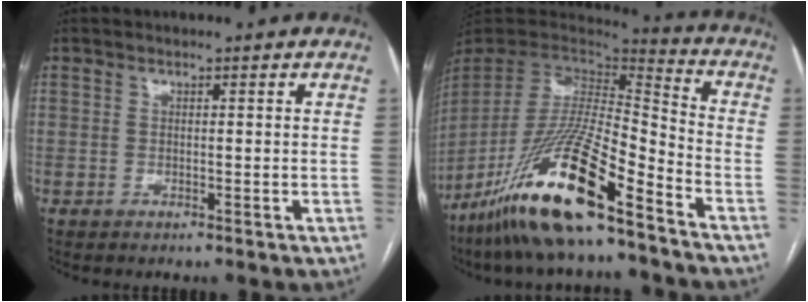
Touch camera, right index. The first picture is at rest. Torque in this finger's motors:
{"motor_torque": [1.12, -1.02, 0.73, 0.21]}